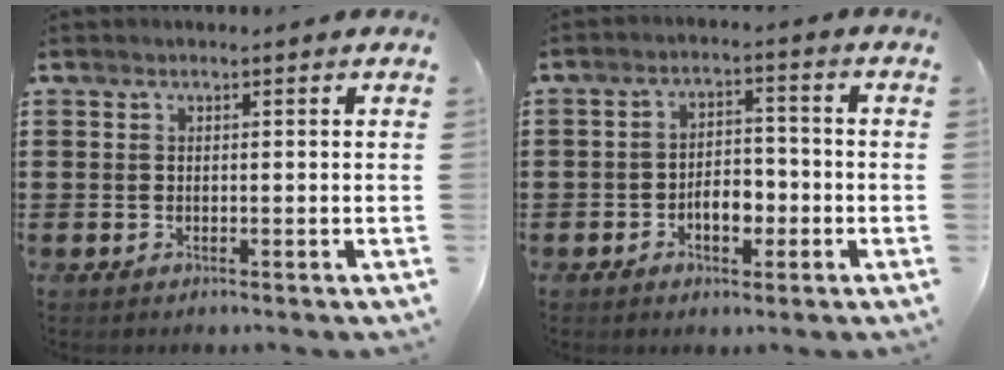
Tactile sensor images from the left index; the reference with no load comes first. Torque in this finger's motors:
{"motor_torque": [0.24, 0.14, 0.18, 0.05]}